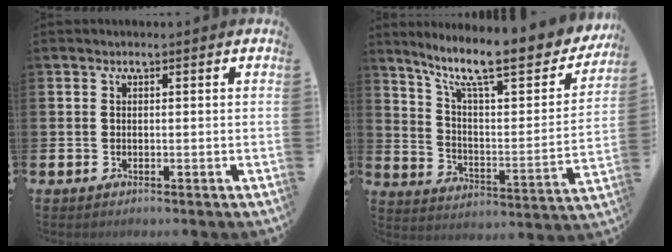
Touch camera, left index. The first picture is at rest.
{"total": 12.3, "force": [9.5, 3.3, 7.1], "torque": [-0.145, -0.068, 0.153]}